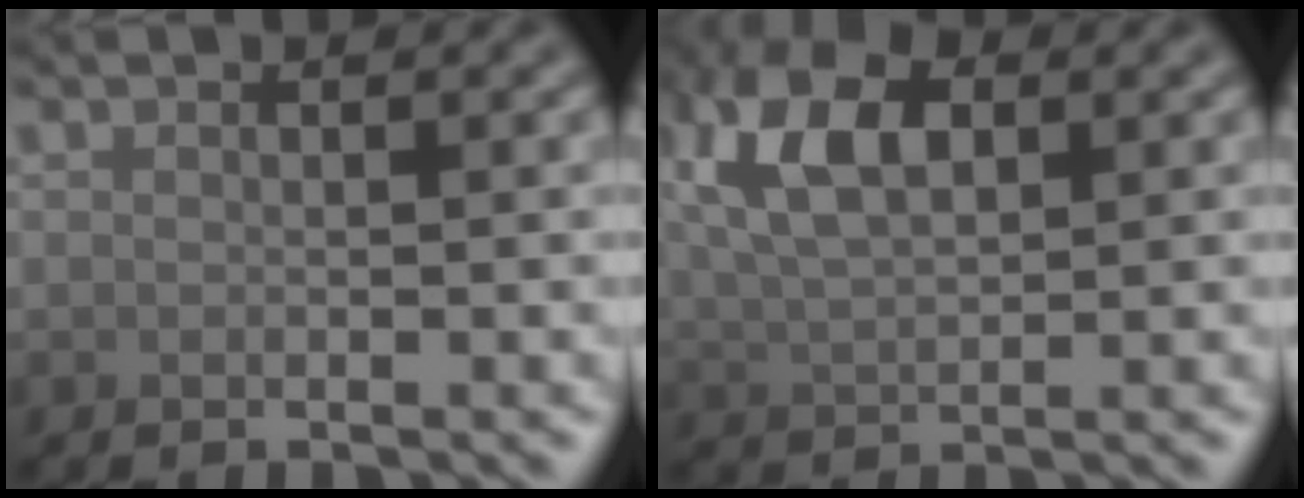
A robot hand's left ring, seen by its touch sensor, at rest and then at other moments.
{"total": 7.6, "force": [2.3, 4.2, 5.9], "torque": [-0.134, 0.020, 0.038]}